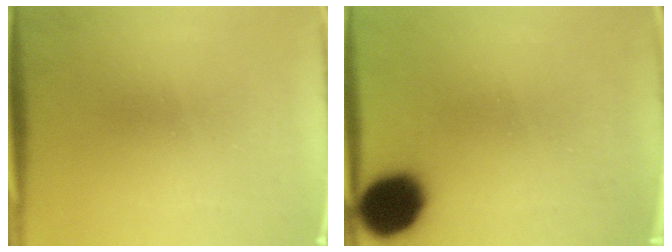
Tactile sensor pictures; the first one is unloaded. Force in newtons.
{"total": 13.4}